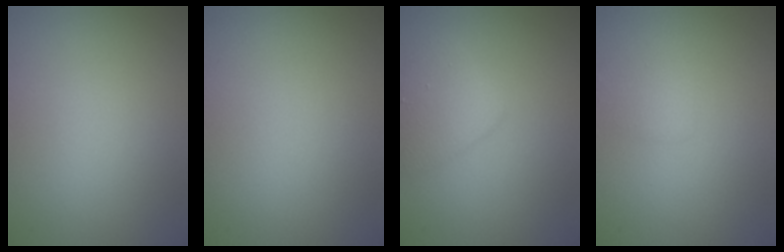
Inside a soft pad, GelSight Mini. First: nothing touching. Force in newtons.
{"total": 0.0}
{"total": 2.6, "press": 2.6, "slide": 0.0}
{"total": 1.0, "press": 1.0, "slide": 0.0}